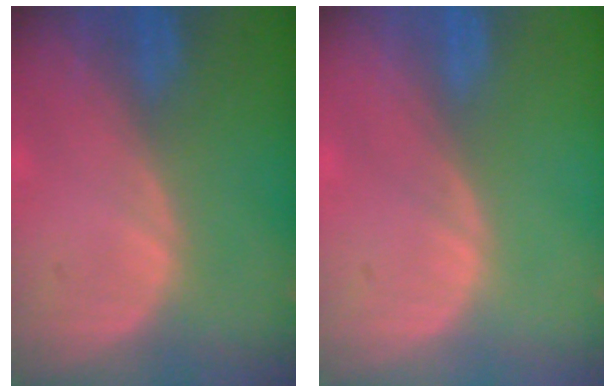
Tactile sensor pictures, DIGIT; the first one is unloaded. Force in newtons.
{"total": 0.0}